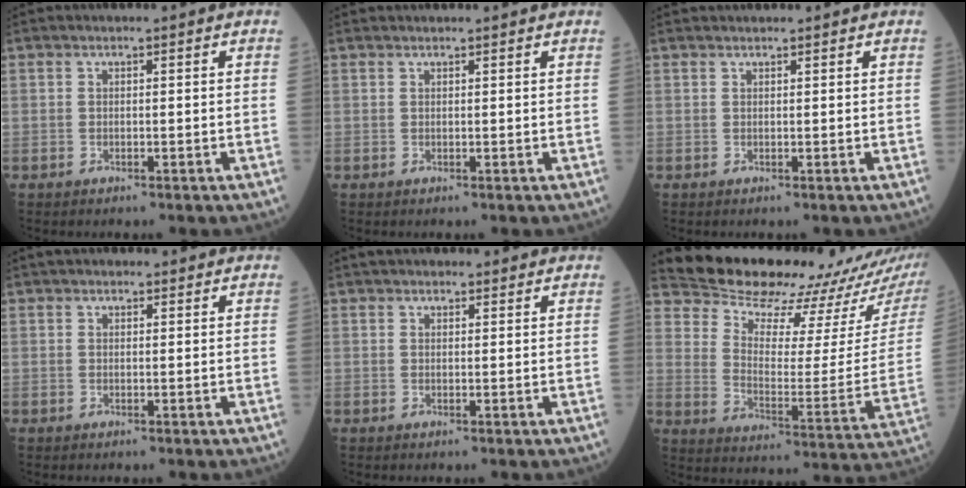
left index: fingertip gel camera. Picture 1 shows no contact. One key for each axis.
{"total": 2.4, "fx": 2.3, "fy": 0.0, "fz": 0.6, "tx": -0.006, "ty": 0.020, "tz": 0.031}
{"total": 2.2, "fx": 2.1, "fy": 0.3, "fz": 0.5, "tx": -0.009, "ty": 0.023, "tz": 0.027}
{"total": 3.4, "fx": 3.1, "fy": 1.1, "fz": 0.8, "tx": -0.009, "ty": 0.023, "tz": 0.039}
{"total": 5.7, "fx": 5.3, "fy": 1.6, "fz": 1.6, "tx": -0.011, "ty": 0.028, "tz": 0.063}
{"total": 20.9, "fx": 19.6, "fy": 2.4, "fz": 6.7, "tx": -0.113, "ty": -0.084, "tz": 0.261}